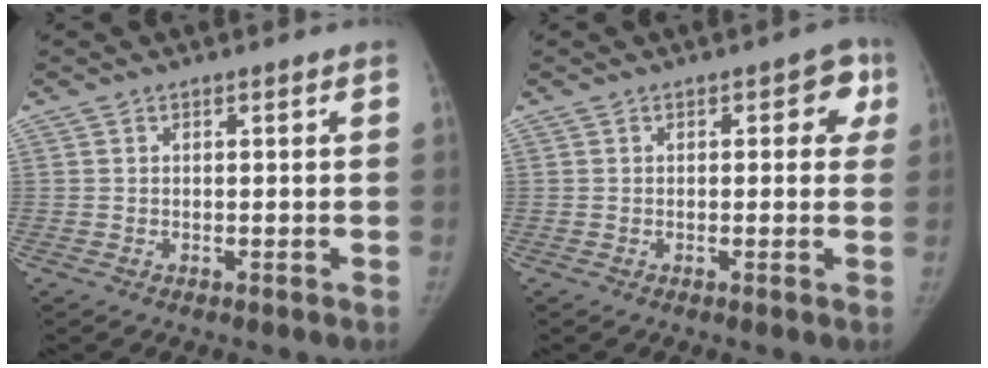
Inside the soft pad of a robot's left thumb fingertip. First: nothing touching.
{"total": 4.4, "force": [1.3, 2.7, 3.2], "torque": [0.007, 0.003, 0.001]}